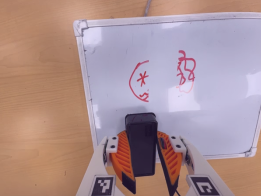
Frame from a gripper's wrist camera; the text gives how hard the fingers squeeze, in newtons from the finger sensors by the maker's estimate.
{"total": 9.9, "left": 9.5, "right": 10.2}